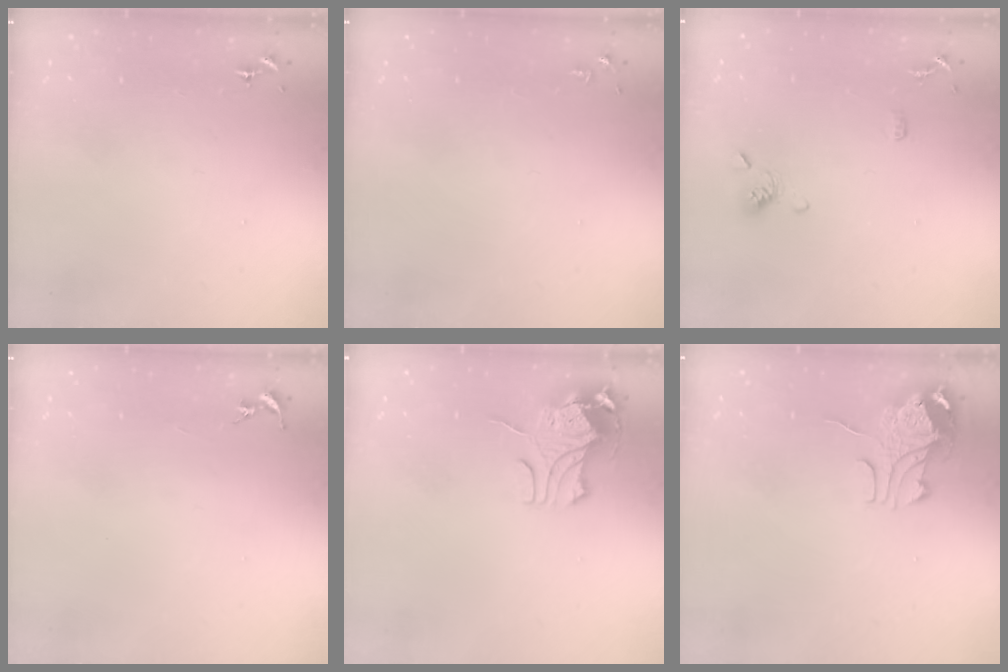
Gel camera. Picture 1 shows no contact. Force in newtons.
{"total": 2.8, "press": 2.8, "slide": 0.4}
{"total": 9.1, "press": 8.9, "slide": 1.9}
{"total": 0.0}
{"total": 10.8, "press": 10.8, "slide": 1.2}
{"total": 9.8, "press": 9.8, "slide": 1.2}